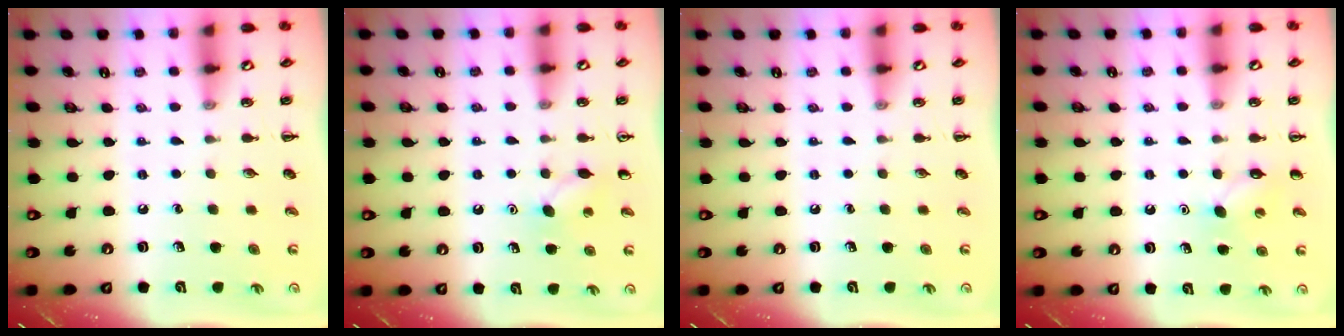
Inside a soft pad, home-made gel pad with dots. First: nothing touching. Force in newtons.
{"total": 5.9, "press": 5.6, "slide": 1.7}
{"total": 0.0}
{"total": 5.4, "press": 5.1, "slide": 1.5}